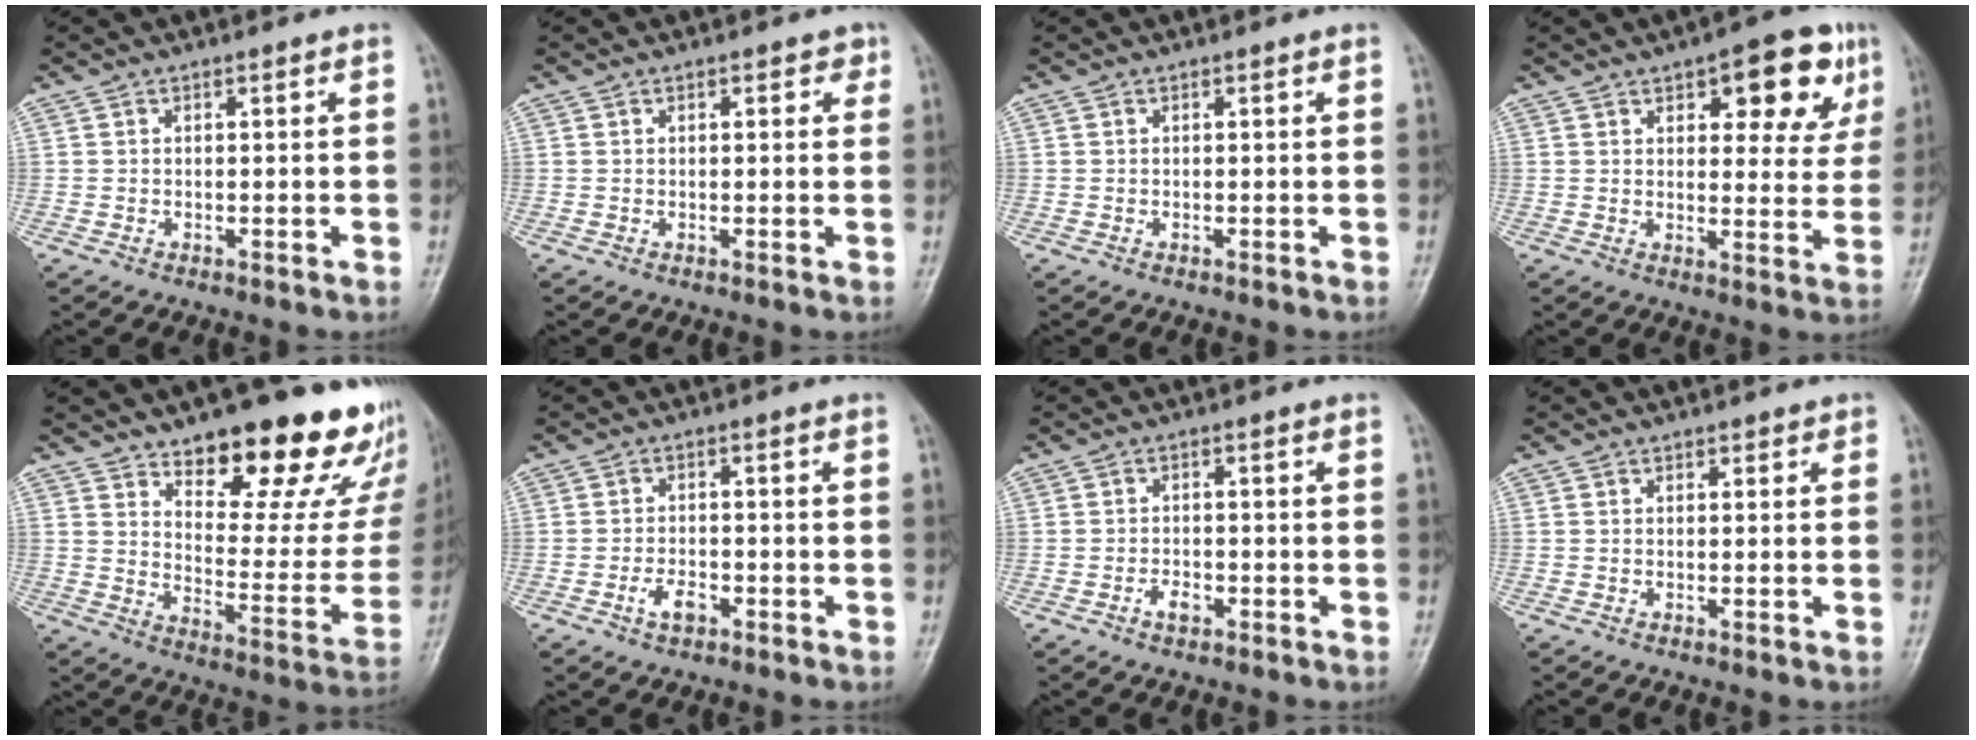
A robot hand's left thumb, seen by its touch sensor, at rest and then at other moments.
{"total": 2.0, "force": [0.9, 1.1, 1.4], "torque": [-0.006, 0.001, 0.008]}
{"total": 0.0}
{"total": 13.1, "force": [6.4, 5.6, 9.9], "torque": [-0.079, -0.017, 0.076]}
{"total": 24.6, "force": [17.1, 9.6, 14.9], "torque": [-0.148, -0.104, 0.232]}
{"total": 3.5, "force": [-1.8, 1.8, 2.4], "torque": [-0.043, 0.014, -0.032]}
{"total": 2.5, "force": [-1.3, 1.4, 1.6], "torque": [-0.025, 0.010, -0.022]}
{"total": 0.9, "force": [0.5, 0.6, 0.4], "torque": [0.005, -0.001, 0.003]}